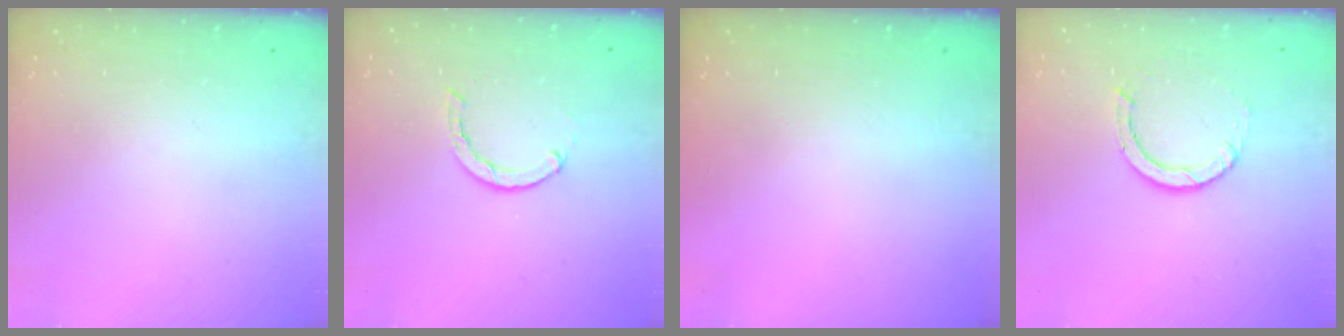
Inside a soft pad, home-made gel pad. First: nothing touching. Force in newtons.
{"total": 2.1, "press": 2.1, "slide": 0.3}
{"total": 0.0}
{"total": 2.9, "press": 2.9, "slide": 0.2}